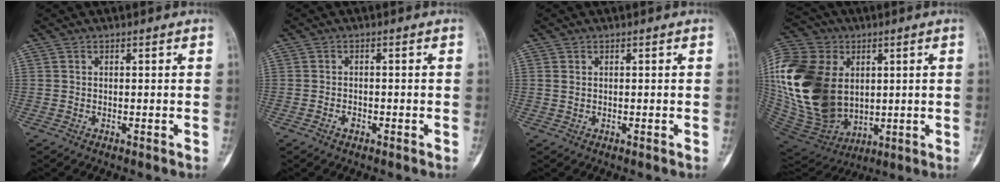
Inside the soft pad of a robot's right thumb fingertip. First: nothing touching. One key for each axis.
{"total": 1.4, "fx": -0.8, "fy": 0.9, "fz": 0.7, "tx": -0.012, "ty": 0.006, "tz": -0.016}
{"total": 0.9, "fx": 0.2, "fy": 0.7, "fz": 0.5, "tx": -0.011, "ty": -0.001, "tz": 0.003}
{"total": 30.2, "fx": 3.4, "fy": 21.6, "fz": 20.8, "tx": -0.444, "ty": -0.001, "tz": 0.080}